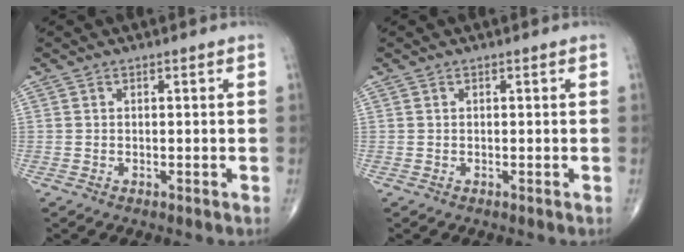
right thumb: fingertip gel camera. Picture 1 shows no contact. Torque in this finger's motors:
{"motor_torque": [-0.01, 0.03, -0.10, -0.04, 0.01]}